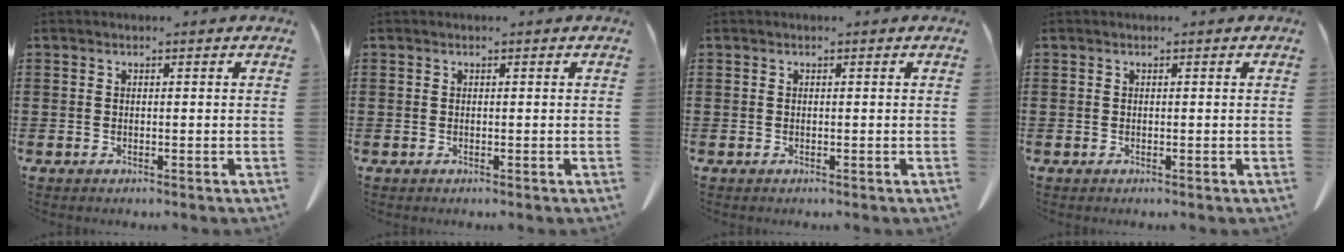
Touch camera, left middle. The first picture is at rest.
{"total": 0.0}
{"total": 0.0}
{"total": 0.0}